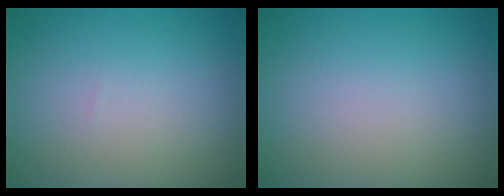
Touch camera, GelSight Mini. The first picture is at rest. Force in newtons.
{"total": 0.0}